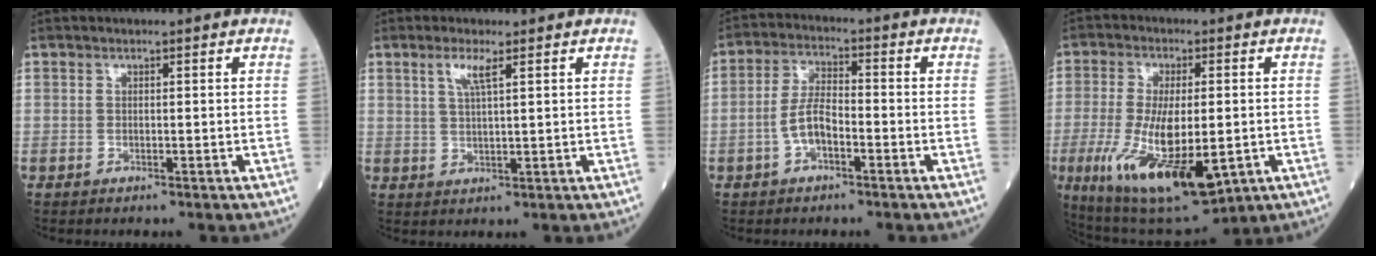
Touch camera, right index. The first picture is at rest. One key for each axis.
{"total": 3.1, "fx": 1.6, "fy": 0.1, "fz": 2.6, "tx": -0.059, "ty": 0.001, "tz": 0.032}
{"total": 5.1, "fx": -2.1, "fy": 2.0, "fz": 4.2, "tx": -0.088, "ty": 0.012, "tz": -0.044}
{"total": 17.2, "fx": -4.7, "fy": 5.4, "fz": 15.6, "tx": -0.295, "ty": -0.030, "tz": -0.061}